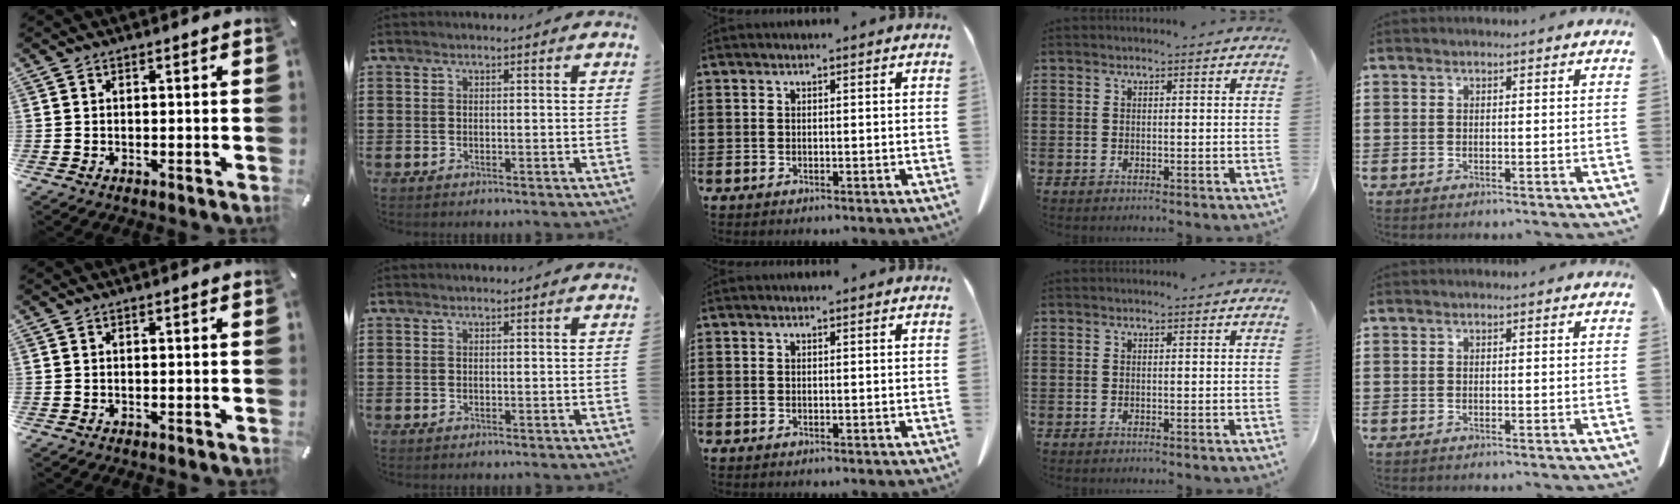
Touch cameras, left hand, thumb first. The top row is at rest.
{}